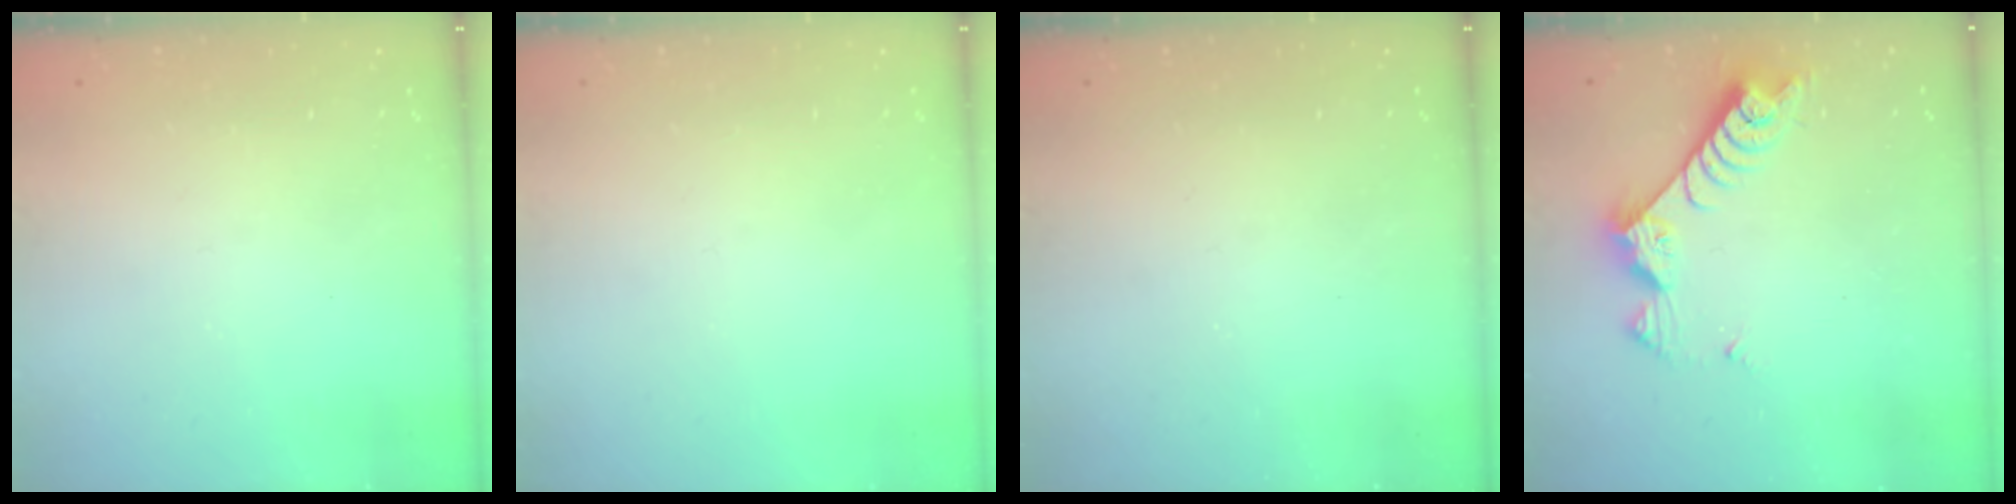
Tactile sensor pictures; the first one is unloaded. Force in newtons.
{"total": 0.0}
{"total": 0.0}
{"total": 7.7, "press": 7.6, "slide": 1.2}